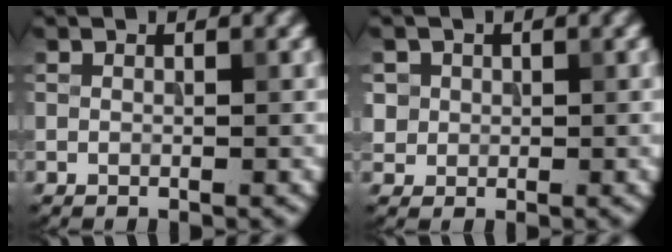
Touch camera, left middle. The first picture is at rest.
{"total": 1.5, "force": [0.4, 1.4, 0.2], "torque": [-0.004, -0.002, 0.028]}